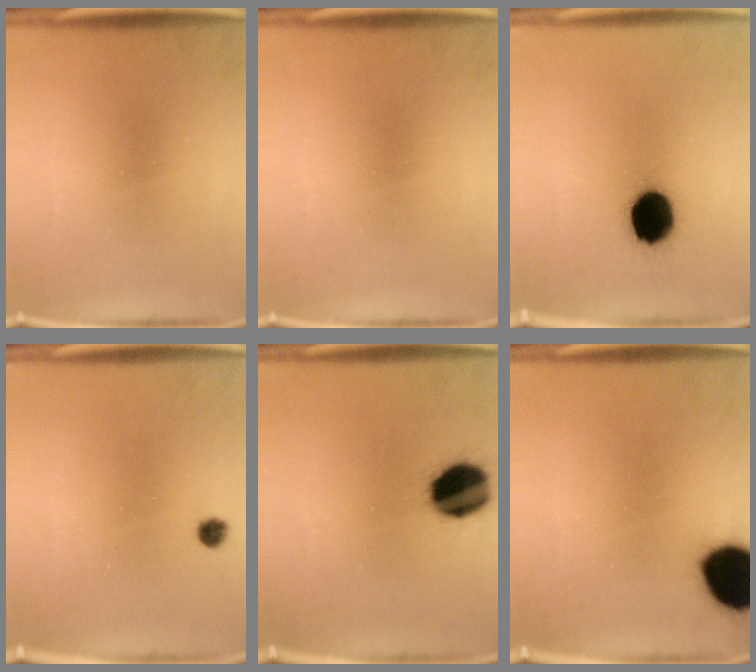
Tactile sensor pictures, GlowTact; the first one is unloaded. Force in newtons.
{"total": 0.0}
{"total": 12.6}
{"total": 1.7}
{"total": 14.9}
{"total": 16.1}